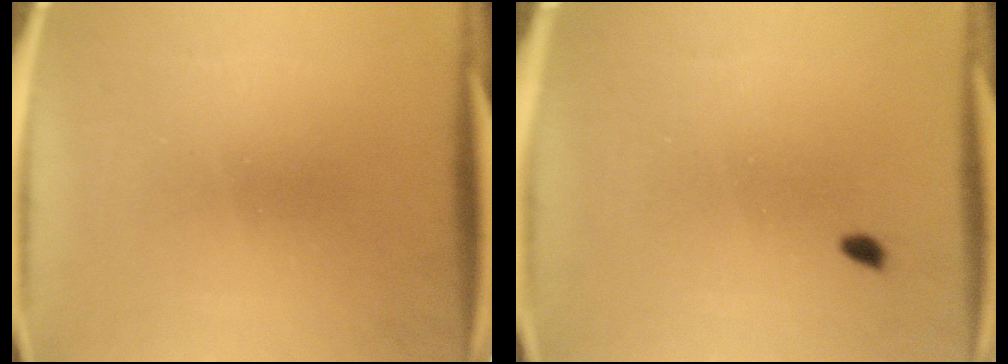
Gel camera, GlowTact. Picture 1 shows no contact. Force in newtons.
{"total": 0.9}